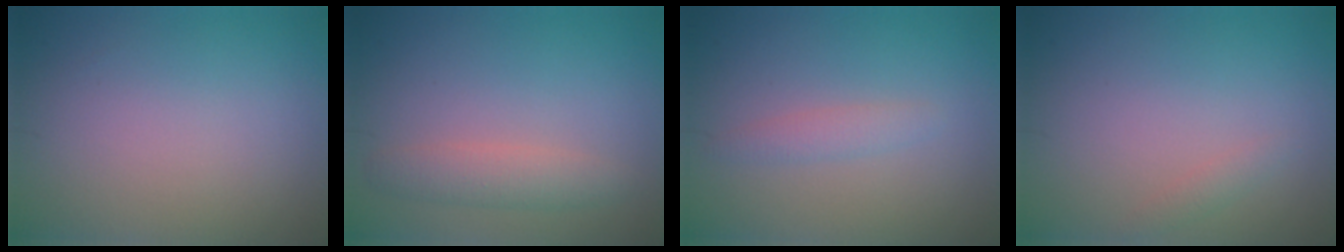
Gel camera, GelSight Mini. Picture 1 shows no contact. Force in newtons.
{"total": 2.5, "press": 2.5, "slide": 0.1}
{"total": 1.4, "press": 1.4, "slide": 0.1}
{"total": 0.8, "press": 0.8, "slide": 0.1}